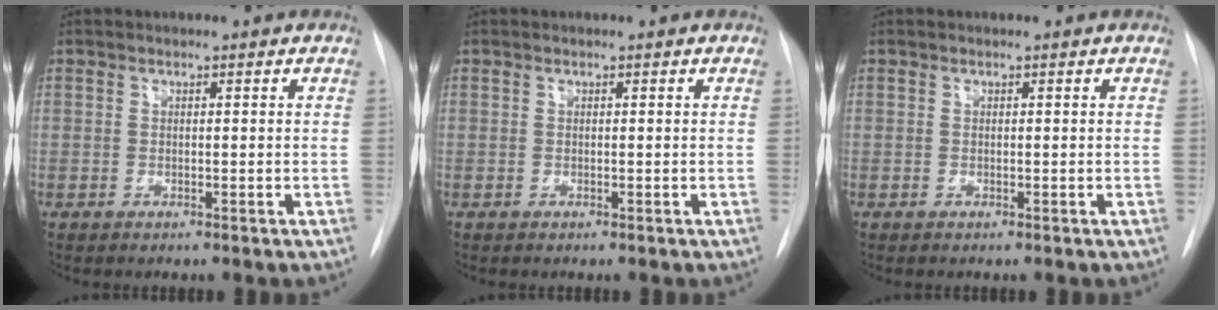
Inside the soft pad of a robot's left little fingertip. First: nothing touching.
{"total": 0.0}
{"total": 0.0}